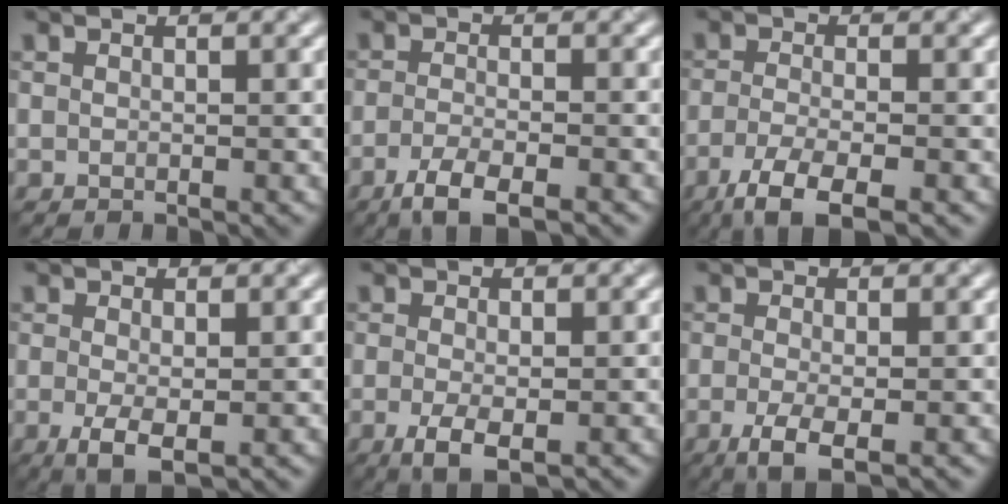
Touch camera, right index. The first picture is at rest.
{"total": 3.8, "force": [-2.5, 0.9, 2.8], "torque": [-0.053, -0.007, -0.051]}
{"total": 4.8, "force": [-2.8, 1.3, 3.7], "torque": [-0.071, -0.008, -0.061]}
{"total": 3.1, "force": [-0.7, 1.1, 2.8], "torque": [-0.055, -0.009, -0.013]}
{"total": 3.2, "force": [-1.1, 1.1, 2.8], "torque": [-0.056, -0.010, -0.020]}
{"total": 3.4, "force": [-1.3, 1.0, 3.0], "torque": [-0.061, -0.008, -0.026]}